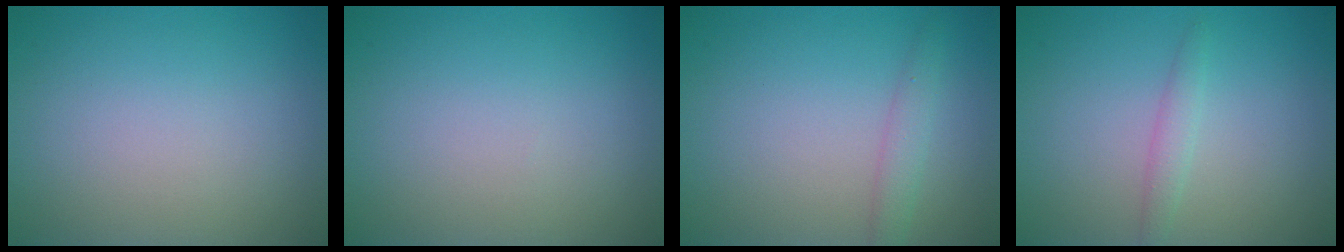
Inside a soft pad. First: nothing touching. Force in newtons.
{"total": 0.0}
{"total": 1.7, "press": 1.7, "slide": 0.1}
{"total": 1.3, "press": 1.3, "slide": 0.1}